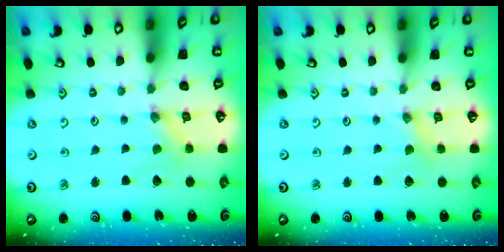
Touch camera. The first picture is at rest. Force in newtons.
{"total": 1.2, "press": 1.1, "slide": 0.2}